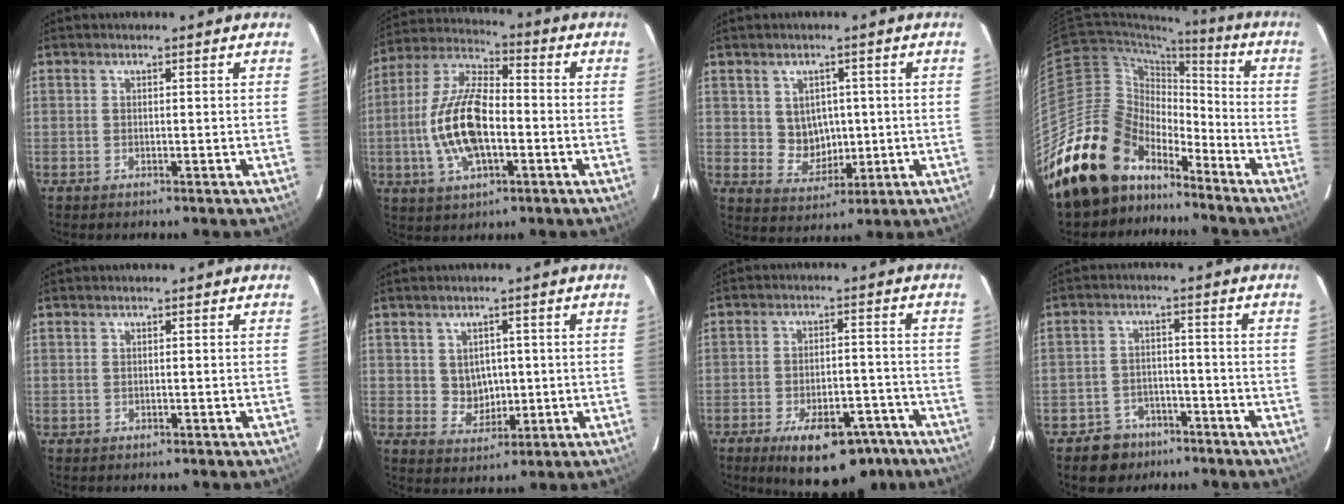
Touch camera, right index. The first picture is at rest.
{"total": 15.4, "force": [-3.1, 6.7, 13.6], "torque": [-0.284, 0.004, -0.059]}
{"total": 5.8, "force": [0.7, 5.4, 2.1], "torque": [-0.039, 0.005, 0.027]}
{"total": 20.2, "force": [-15.4, 11.6, 6.1], "torque": [-0.129, 0.034, -0.260]}
{"total": 0.5, "force": [-0.1, 0.5, -0.1], "torque": [0.003, 0.001, -0.001]}
{"total": 4.8, "force": [0.6, 4.5, 1.6], "torque": [-0.029, 0.006, 0.021]}
{"total": 15.5, "force": [-10.5, 6.6, 9.3], "torque": [-0.156, -0.001, -0.142]}
{"total": 7.0, "force": [-4.9, 4.8, 1.0], "torque": [-0.039, 0.025, -0.072]}